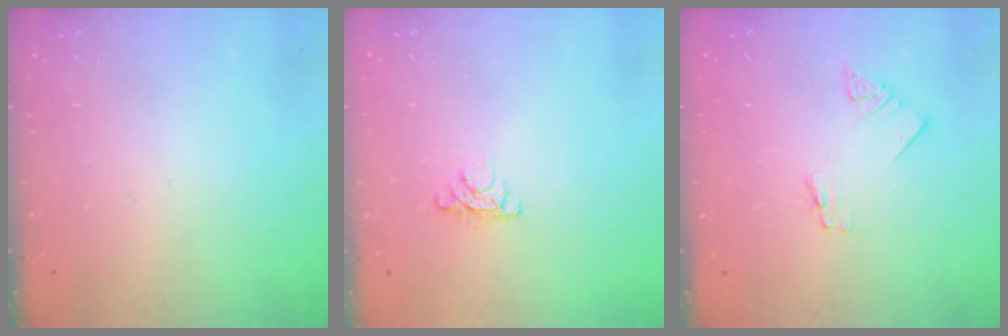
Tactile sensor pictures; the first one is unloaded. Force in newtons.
{"total": 4.0, "press": 4.0, "slide": 0.5}
{"total": 1.6, "press": 1.6, "slide": 0.1}